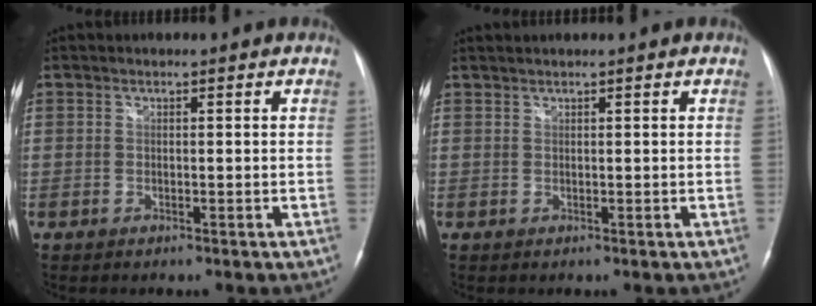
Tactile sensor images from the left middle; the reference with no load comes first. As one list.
[{"total": 0.9, "force": [0.9, -0.2, 0.2], "torque": [-0.007, 0.009, 0.022]}]